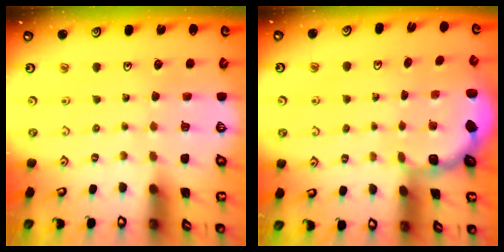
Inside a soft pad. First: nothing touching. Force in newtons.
{"total": 2.0, "press": 1.8, "slide": 0.7}